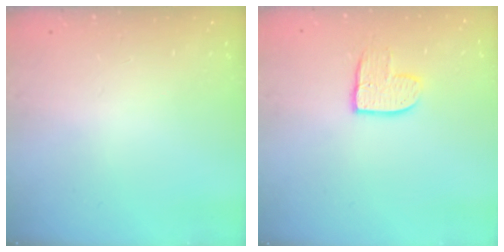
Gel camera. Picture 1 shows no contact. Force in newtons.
{"total": 8.5, "press": 8.4, "slide": 0.5}